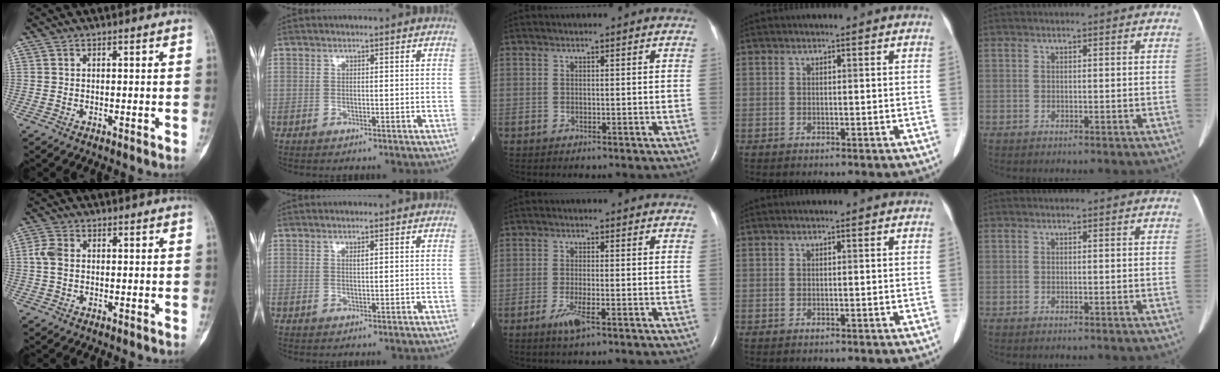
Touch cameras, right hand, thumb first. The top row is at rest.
{"thumb": {"total": 3.6, "force": [0.2, 2.5, 2.6], "torque": [-0.067, 0.007, -0.002]}, "index": {"total": 0.7, "force": [0.4, 0.1, 0.6], "torque": [-0.014, -0.002, 0.006]}, "middle": {"total": 3.1, "force": [-1.8, 0.3, 2.6], "torque": [-0.059, -0.007, -0.035]}}